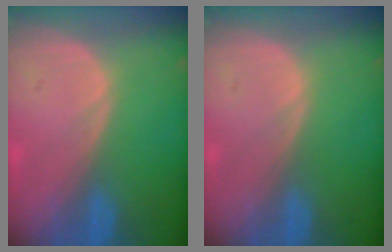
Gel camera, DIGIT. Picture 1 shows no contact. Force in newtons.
{"total": 0.0}